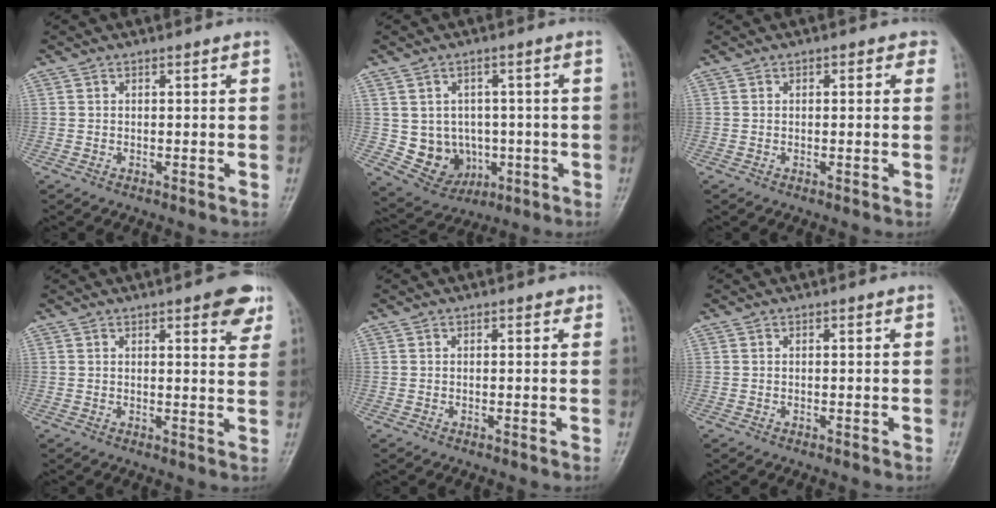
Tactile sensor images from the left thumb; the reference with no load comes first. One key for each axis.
{"total": 8.5, "fx": -0.9, "fy": 7.6, "fz": 3.7, "tx": -0.023, "ty": 0.006, "tz": 0.006}
{"total": 2.1, "fx": 0.8, "fy": 1.3, "fz": 1.4, "tx": 0.000, "ty": 0.003, "tz": 0.003}
{"total": 6.6, "fx": 3.8, "fy": 2.1, "fz": 5.0, "tx": -0.040, "ty": -0.015, "tz": 0.040}
{"total": 0.6, "fx": 0.3, "fy": 0.4, "fz": 0.2, "tx": 0.003, "ty": -0.001, "tz": -0.001}
{"total": 0.0}